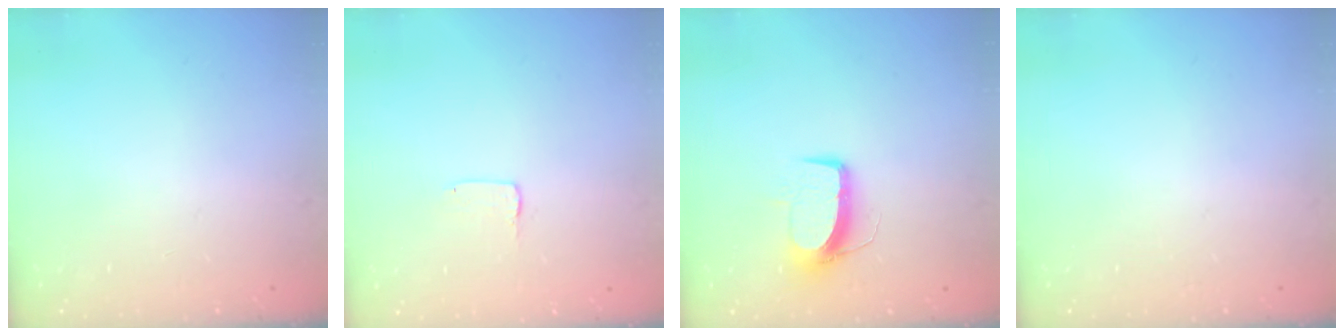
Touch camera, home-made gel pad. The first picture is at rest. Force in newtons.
{"total": 1.0, "press": 1.0, "slide": 0.1}
{"total": 10.2, "press": 10.2, "slide": 0.5}
{"total": 0.0}